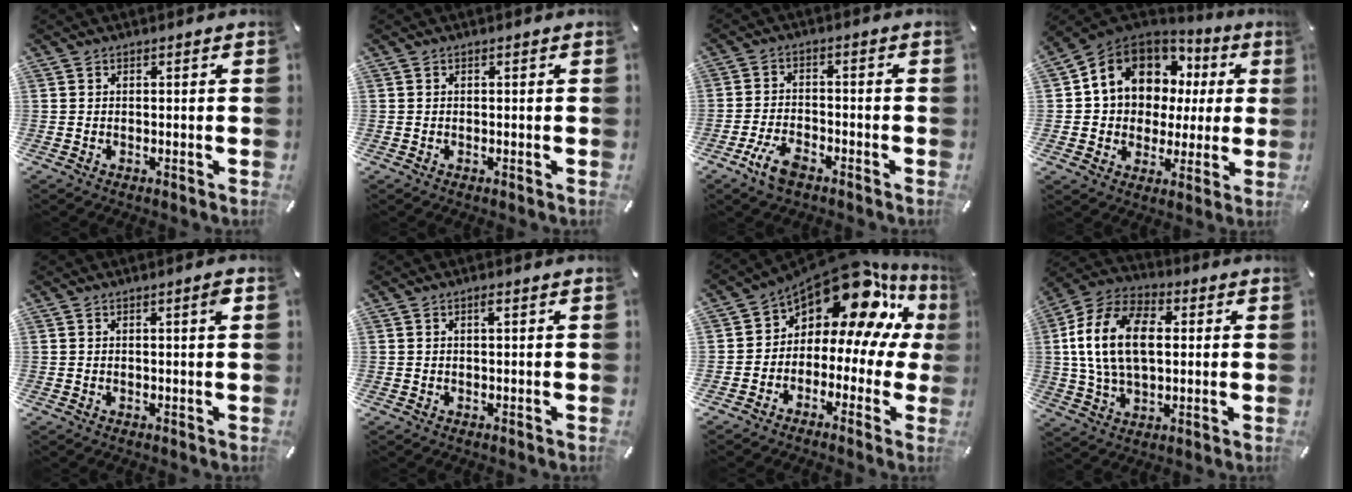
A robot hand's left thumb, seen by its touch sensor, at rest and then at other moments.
{"total": 0.0}
{"total": 6.8, "force": [-4.2, 3.3, 4.3], "torque": [-0.102, 0.012, -0.081]}
{"total": 13.3, "force": [5.2, 11.0, 5.3], "torque": [-0.110, -0.026, 0.101]}
{"total": 1.8, "force": [0.6, 0.1, 1.7], "torque": [-0.033, 0.001, 0.009]}
{"total": 1.2, "force": [0.4, 0.2, 1.1], "torque": [-0.023, 0.001, 0.006]}
{"total": 14.3, "force": [9.4, 6.4, 8.6], "torque": [-0.159, -0.088, 0.156]}
{"total": 16.5, "force": [2.0, 10.9, 12.2], "torque": [-0.280, 0.013, 0.033]}